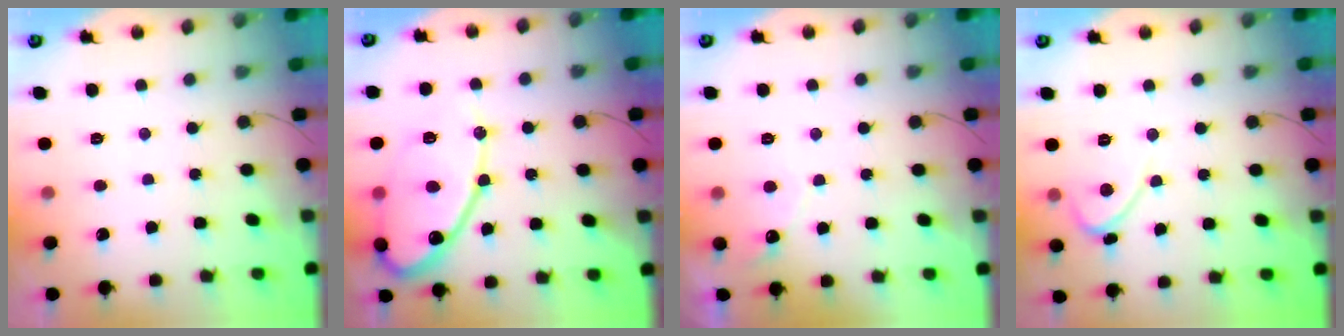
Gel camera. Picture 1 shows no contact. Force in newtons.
{"total": 16.4, "press": 16.3, "slide": 1.4}
{"total": 4.6, "press": 4.6, "slide": 0.3}
{"total": 3.9, "press": 3.9, "slide": 0.2}